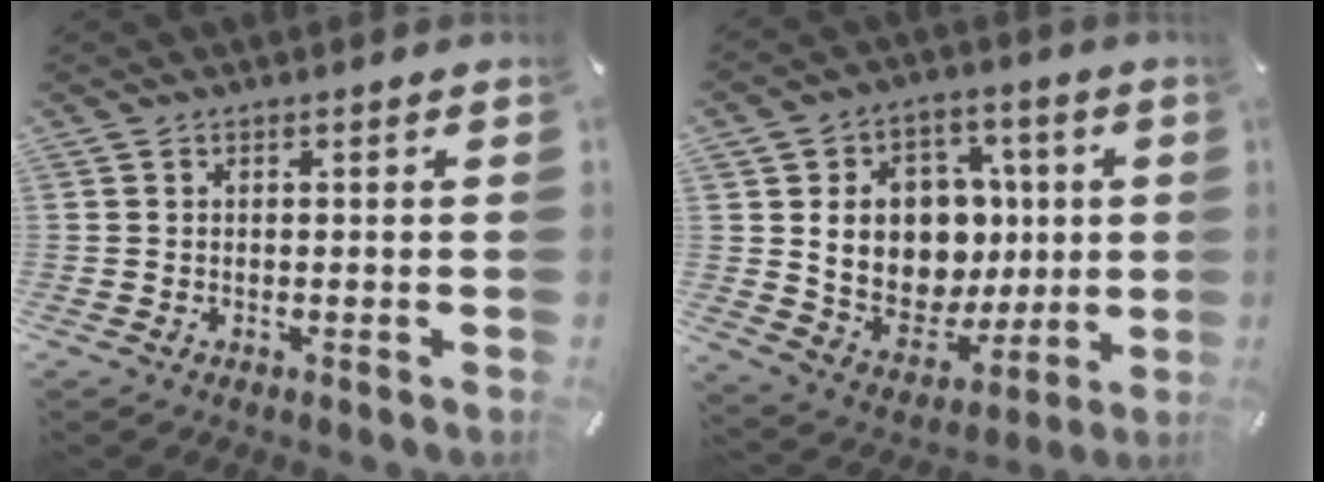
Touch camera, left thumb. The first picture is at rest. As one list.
[{"total": 15.1, "force": [2.4, 13.0, 7.3], "torque": [-0.127, -0.018, 0.061]}]